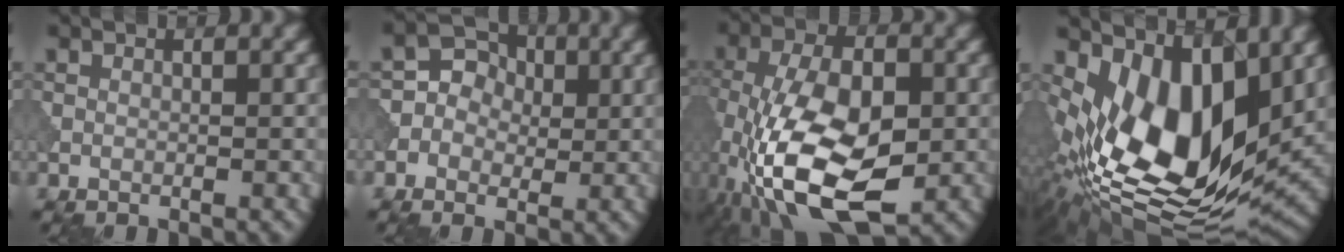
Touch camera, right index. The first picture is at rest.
{"total": 4.1, "force": [0.0, 3.7, 1.9], "torque": [-0.015, 0.012, -0.020]}
{"total": 13.3, "force": [-4.9, 6.3, 10.6], "torque": [-0.218, -0.014, -0.094]}
{"total": 13.3, "force": [2.1, 7.0, 11.1], "torque": [-0.200, -0.014, 0.033]}